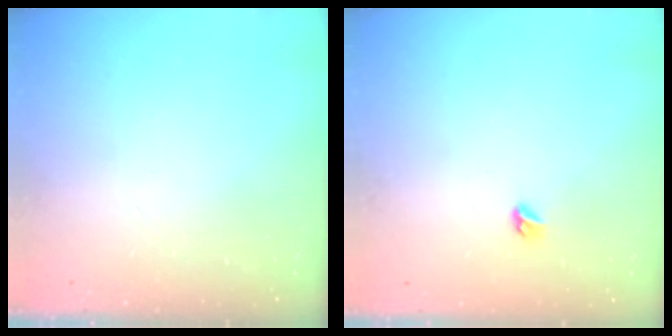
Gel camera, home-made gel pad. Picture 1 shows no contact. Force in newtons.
{"total": 3.4, "press": 3.3, "slide": 0.8}